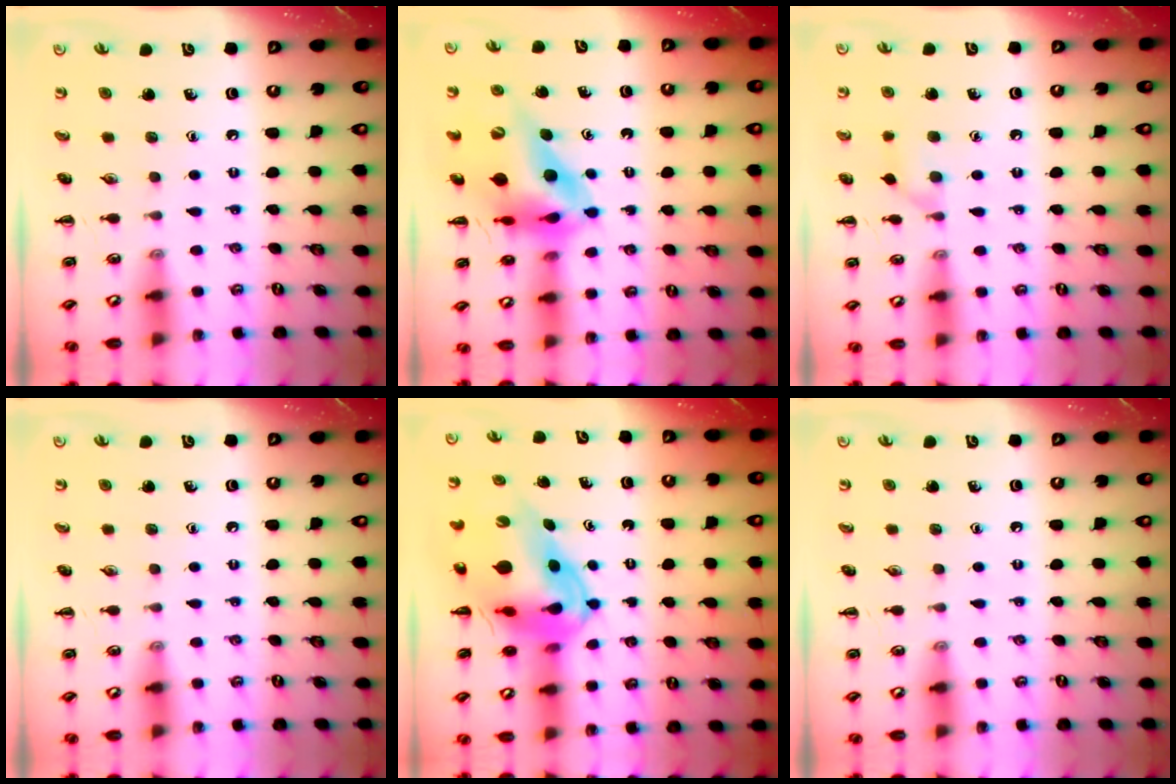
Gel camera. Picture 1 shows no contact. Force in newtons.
{"total": 12.7, "press": 12.1, "slide": 3.8}
{"total": 7.1, "press": 6.7, "slide": 2.3}
{"total": 0.0}
{"total": 13.0, "press": 12.3, "slide": 4.1}
{"total": 0.0}